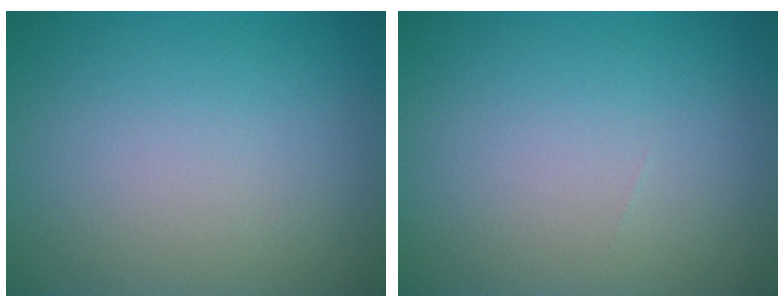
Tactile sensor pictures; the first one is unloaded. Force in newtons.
{"total": 0.0}